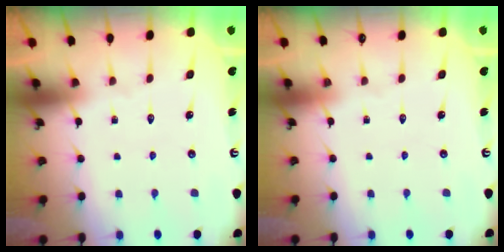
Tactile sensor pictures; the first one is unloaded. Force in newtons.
{"total": 0.0}